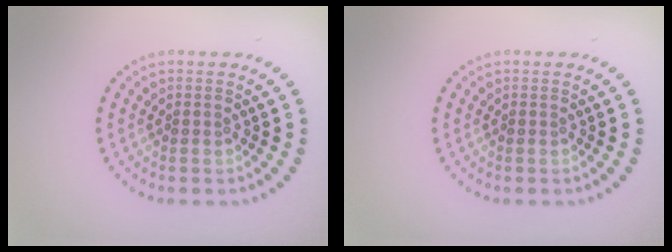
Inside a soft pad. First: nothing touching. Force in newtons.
{"total": 0.0}